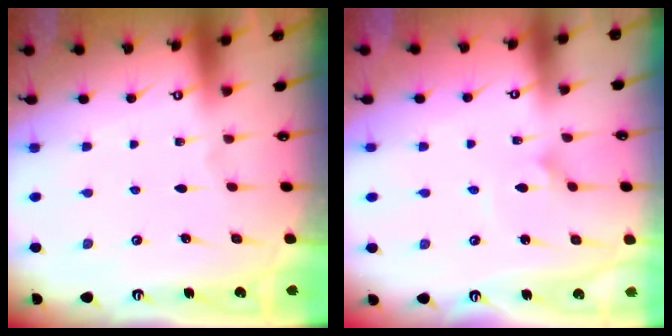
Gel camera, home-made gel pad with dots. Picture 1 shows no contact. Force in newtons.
{"total": 1.3, "press": 1.3, "slide": 0.0}